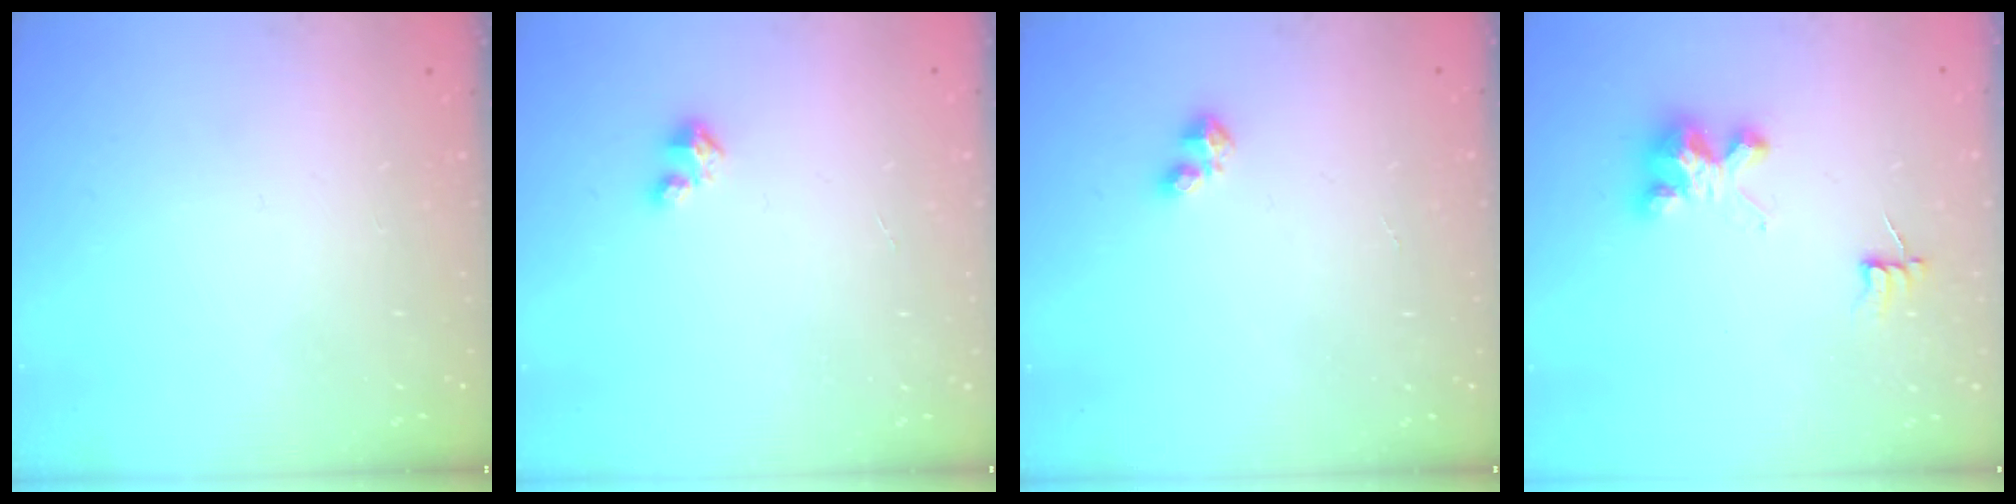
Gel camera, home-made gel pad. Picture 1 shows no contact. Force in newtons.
{"total": 1.6, "press": 1.6, "slide": 0.2}
{"total": 2.9, "press": 2.9, "slide": 0.5}
{"total": 4.6, "press": 4.6, "slide": 0.3}